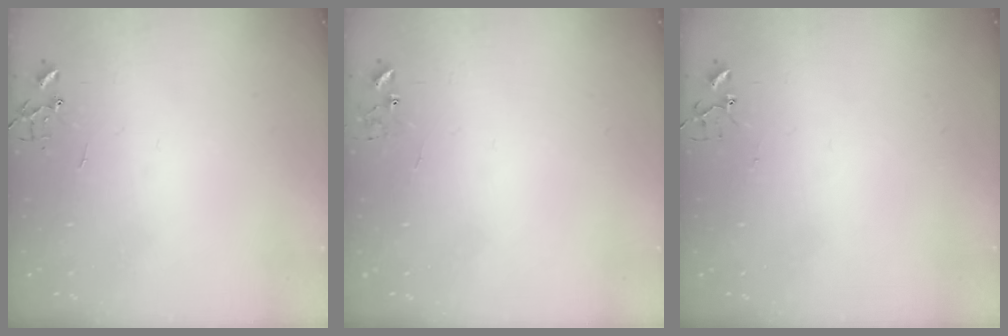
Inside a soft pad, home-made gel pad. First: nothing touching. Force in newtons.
{"total": 5.9, "press": 5.9, "slide": 0.5}
{"total": 3.9, "press": 3.9, "slide": 0.3}